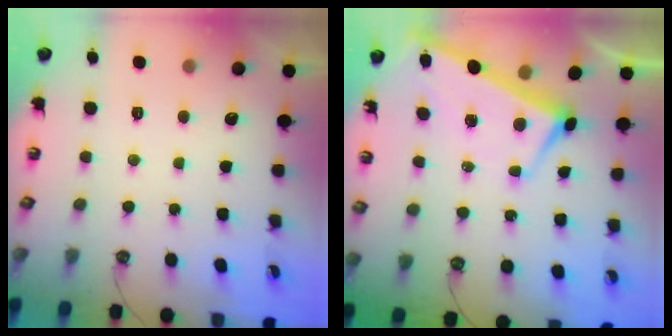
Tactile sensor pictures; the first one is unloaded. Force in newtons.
{"total": 3.0, "press": 2.9, "slide": 0.9}